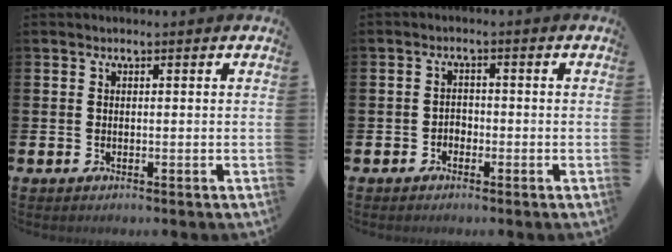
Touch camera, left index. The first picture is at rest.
{"total": 1.6, "force": [-1.1, 1.1, 0.3], "torque": [-0.002, 0.002, -0.027]}